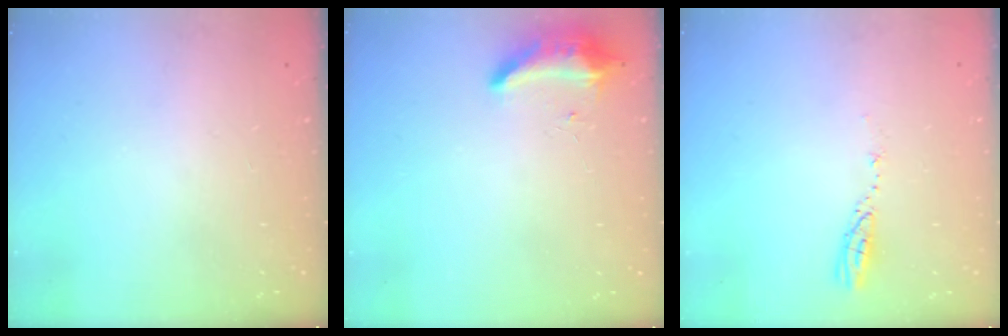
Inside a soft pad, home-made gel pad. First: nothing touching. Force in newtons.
{"total": 8.3, "press": 8.3, "slide": 0.4}
{"total": 3.3, "press": 3.3, "slide": 0.4}